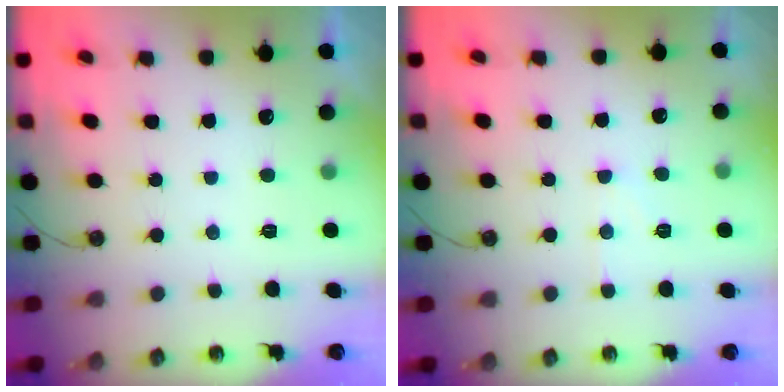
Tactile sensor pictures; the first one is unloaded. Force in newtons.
{"total": 6.0, "press": 5.9, "slide": 0.7}